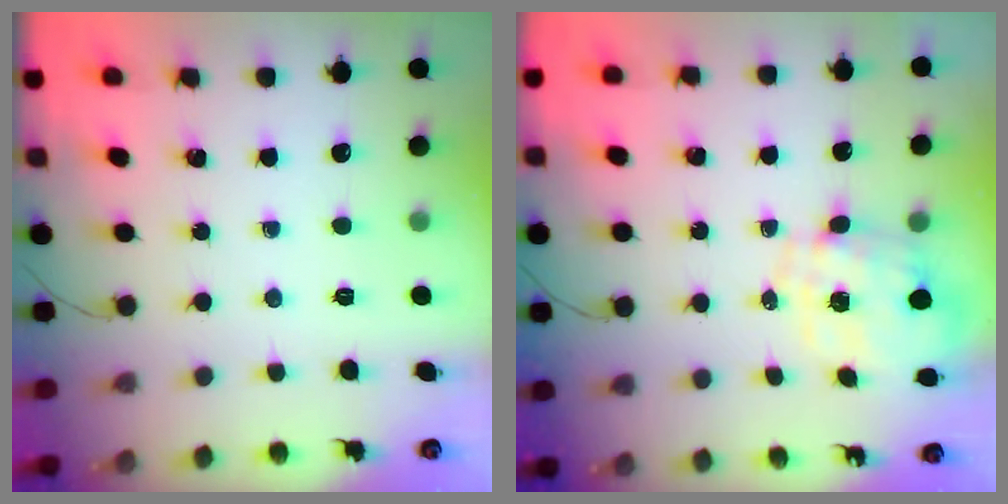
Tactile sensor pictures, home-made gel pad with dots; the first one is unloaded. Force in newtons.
{"total": 2.1, "press": 1.7, "slide": 1.1}